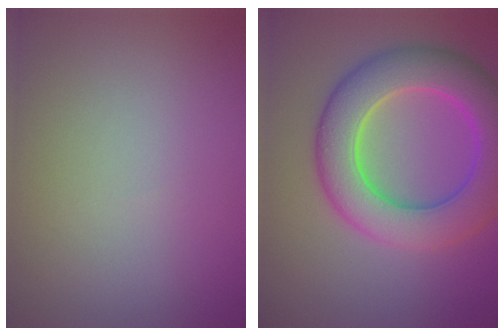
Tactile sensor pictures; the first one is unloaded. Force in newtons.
{"total": 9.0, "press": 9.0, "slide": 0.3}